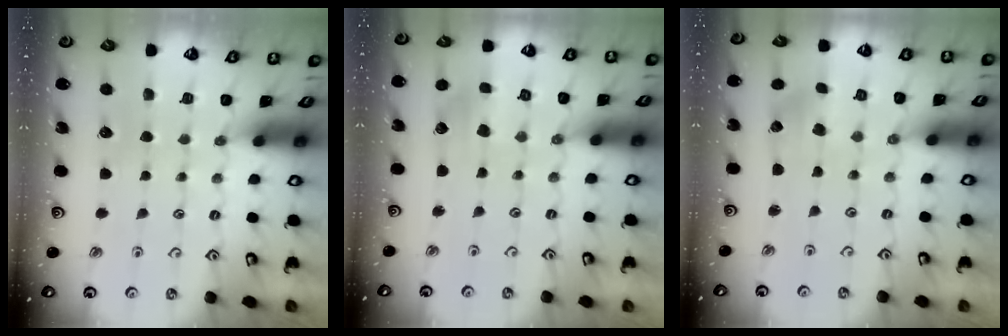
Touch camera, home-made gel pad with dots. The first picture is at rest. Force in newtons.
{"total": 2.7, "press": 2.7, "slide": 0.4}
{"total": 2.9, "press": 2.9, "slide": 0.4}